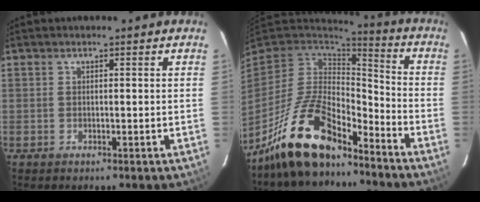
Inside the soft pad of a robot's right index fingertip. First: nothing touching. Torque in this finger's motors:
{"motor_torque": [1.05, -1.10, 1.05, 0.21]}